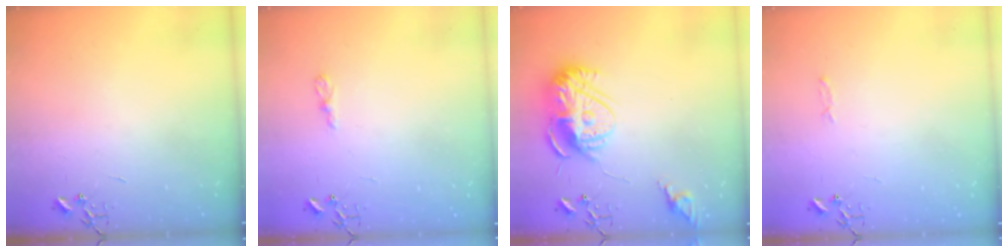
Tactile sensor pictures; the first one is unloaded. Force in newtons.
{"total": 4.4, "press": 4.4, "slide": 0.6}
{"total": 15.2, "press": 15.2, "slide": 1.4}
{"total": 3.3, "press": 3.3, "slide": 0.5}